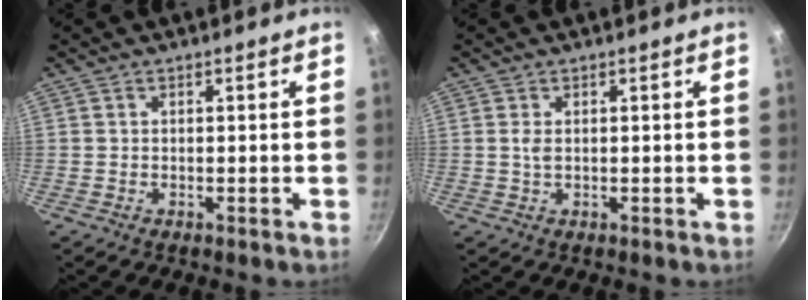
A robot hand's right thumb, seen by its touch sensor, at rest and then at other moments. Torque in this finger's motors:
{"motor_torque": [0.50, 0.66, 0.41, 0.29, 0.17]}